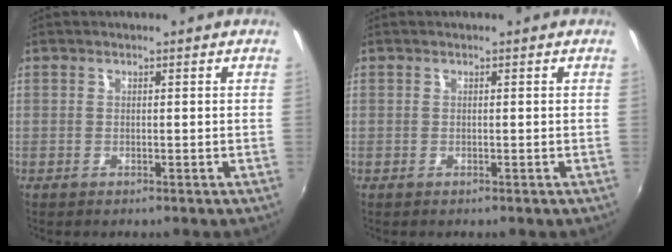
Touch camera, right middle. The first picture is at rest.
{"total": 0.0}